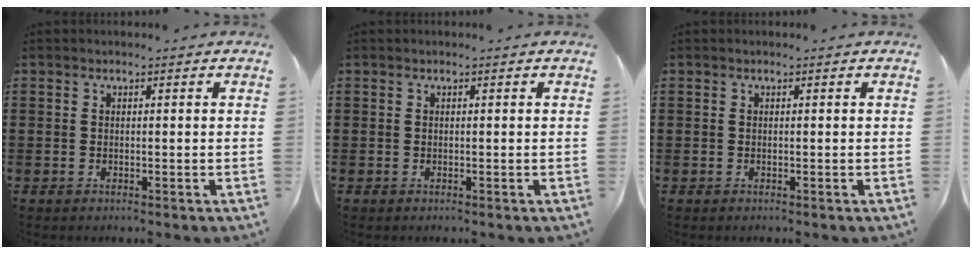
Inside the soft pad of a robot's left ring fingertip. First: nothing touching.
{"total": 0.0}
{"total": 0.0}